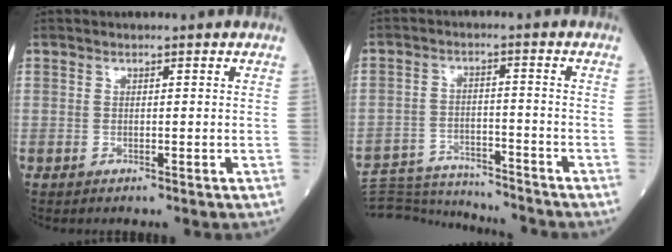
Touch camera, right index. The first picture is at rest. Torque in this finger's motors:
{"motor_torque": [-1.55, -0.59, -1.05, -0.21]}